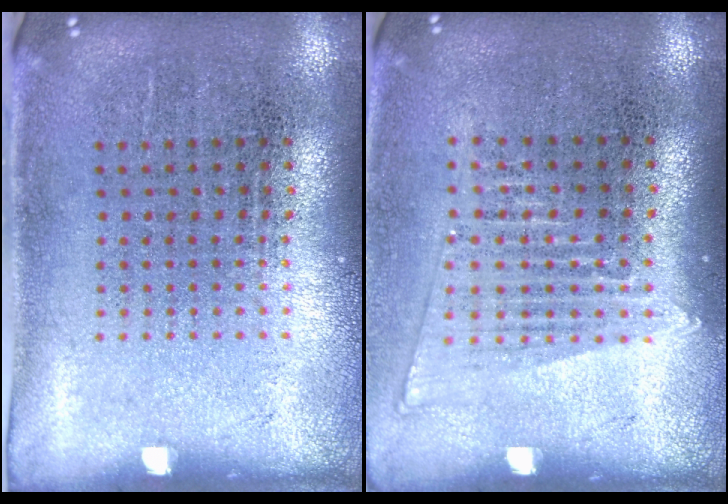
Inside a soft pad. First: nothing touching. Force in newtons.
{"total": 1.4, "press": 1.3, "slide": 0.6}